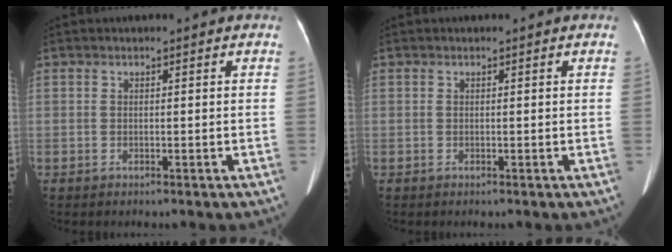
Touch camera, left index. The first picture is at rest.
{"total": 0.0}